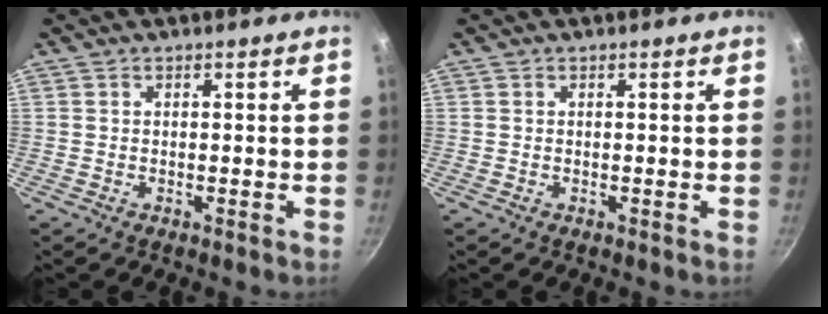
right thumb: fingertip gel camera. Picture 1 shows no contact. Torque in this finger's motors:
{"motor_torque": [0.10, -0.09, -0.33, 0.24, 0.05]}